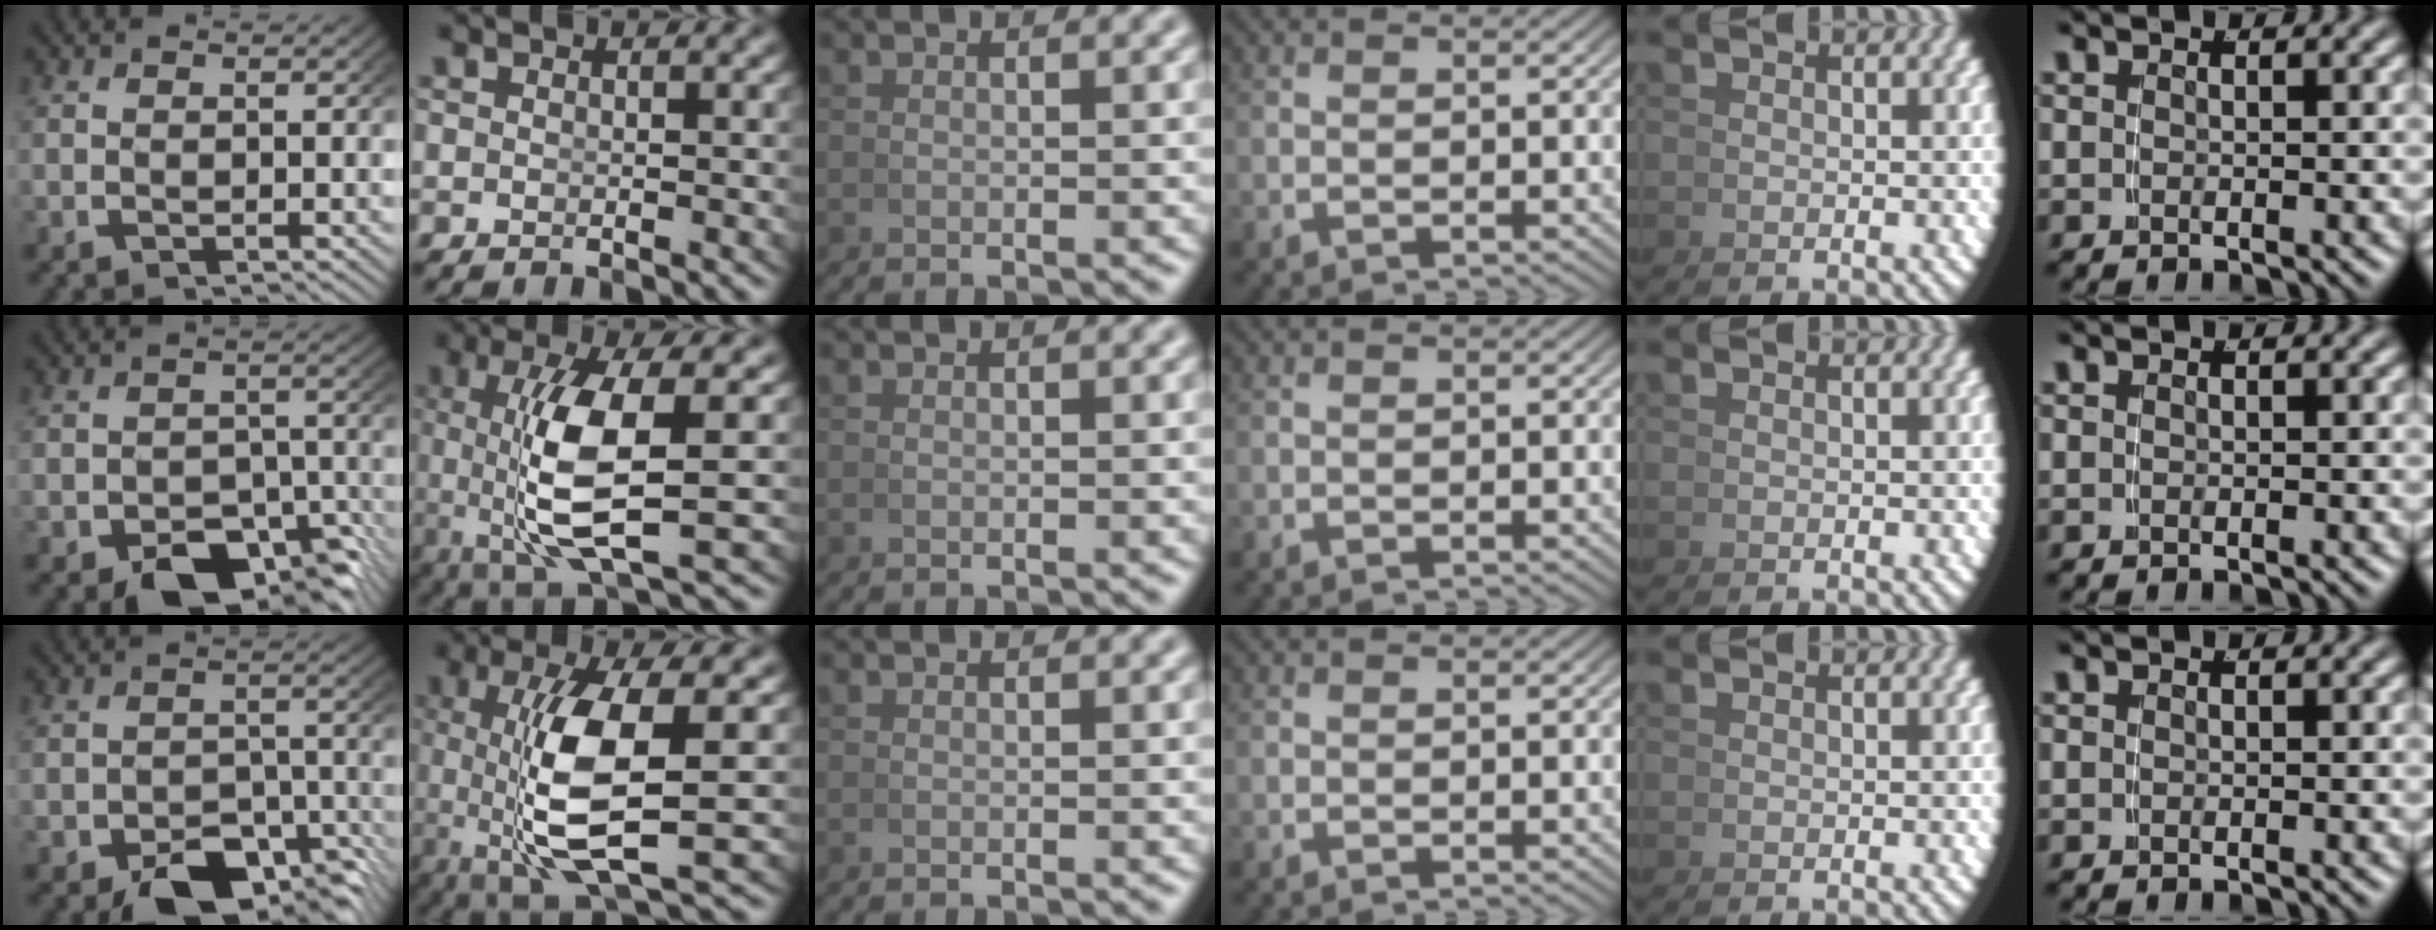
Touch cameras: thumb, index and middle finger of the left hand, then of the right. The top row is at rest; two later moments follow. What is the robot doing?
{"motion": "grasp_and_lifting", "object": "pen"}